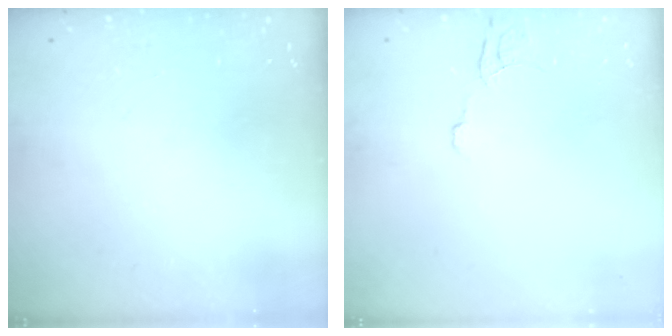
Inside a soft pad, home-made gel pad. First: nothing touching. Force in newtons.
{"total": 5.2, "press": 5.1, "slide": 0.5}